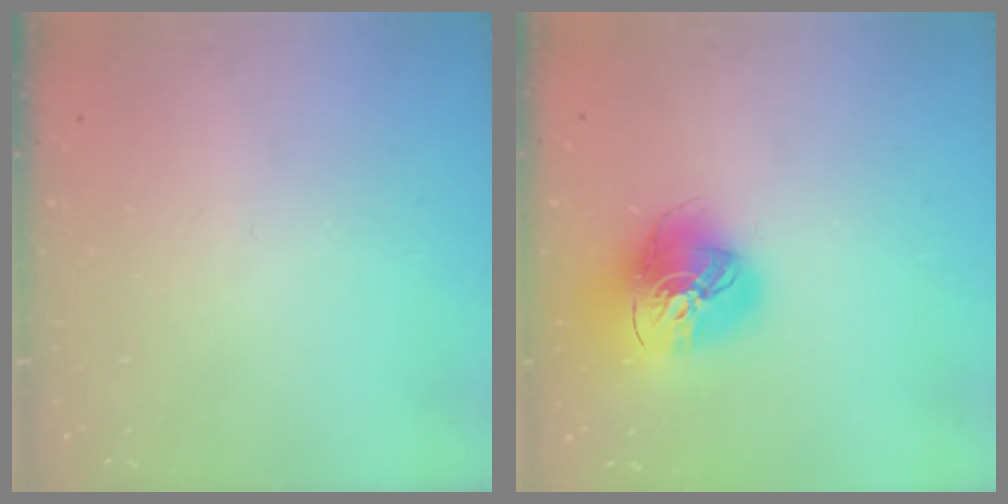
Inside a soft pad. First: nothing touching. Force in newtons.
{"total": 17.6, "press": 17.5, "slide": 1.7}